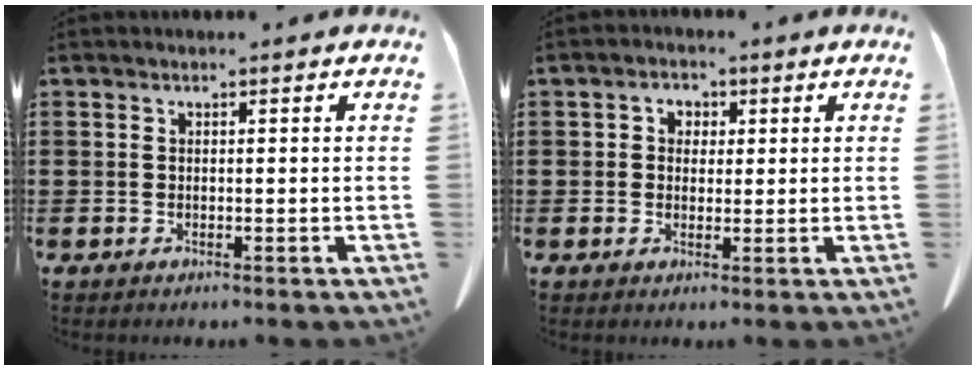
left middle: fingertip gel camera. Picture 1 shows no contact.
{"total": 2.1, "force": [0.5, 1.9, 0.8], "torque": [-0.023, 0.010, 0.006]}